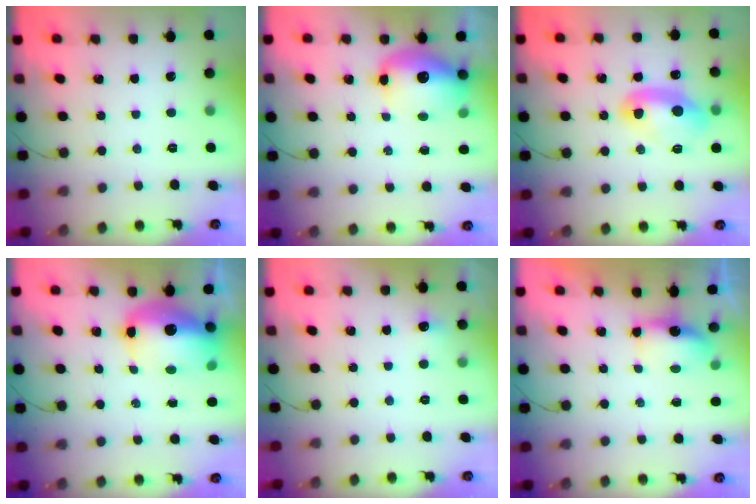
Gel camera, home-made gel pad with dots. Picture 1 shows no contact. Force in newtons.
{"total": 11.7, "press": 11.3, "slide": 2.9}
{"total": 10.1, "press": 10.0, "slide": 1.0}
{"total": 14.7, "press": 14.3, "slide": 3.2}
{"total": 4.6, "press": 4.4, "slide": 1.6}
{"total": 5.2, "press": 5.1, "slide": 0.5}